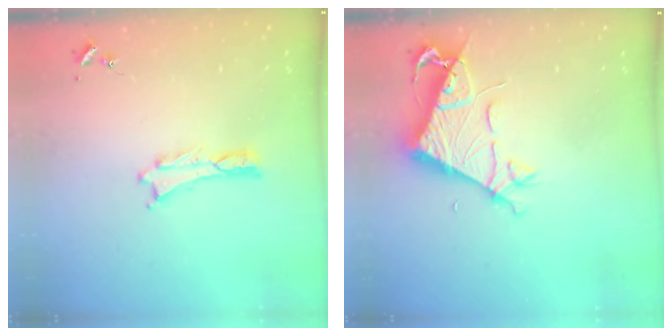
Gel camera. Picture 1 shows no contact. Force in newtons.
{"total": 7.4, "press": 7.4, "slide": 0.7}